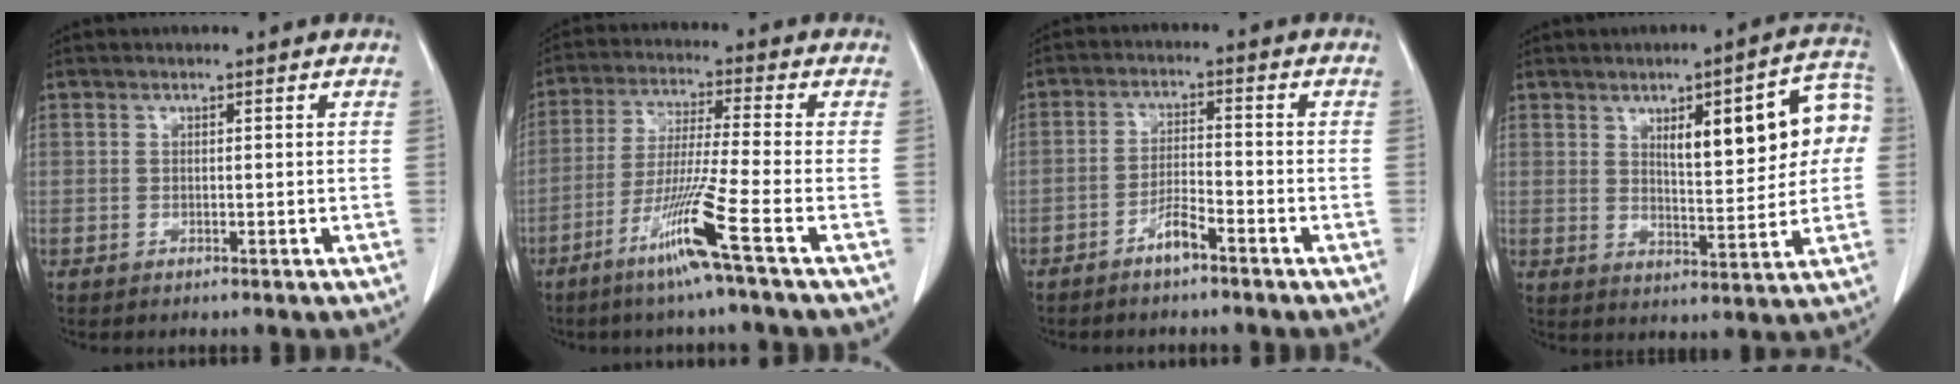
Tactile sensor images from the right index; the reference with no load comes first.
{"total": 10.1, "force": [-5.3, -2.0, 8.4], "torque": [-0.159, -0.028, -0.109]}
{"total": 3.9, "force": [-2.9, 0.5, 2.7], "torque": [-0.054, 0.004, -0.053]}
{"total": 13.8, "force": [3.3, 3.6, 13.0], "torque": [-0.168, 0.029, 0.048]}